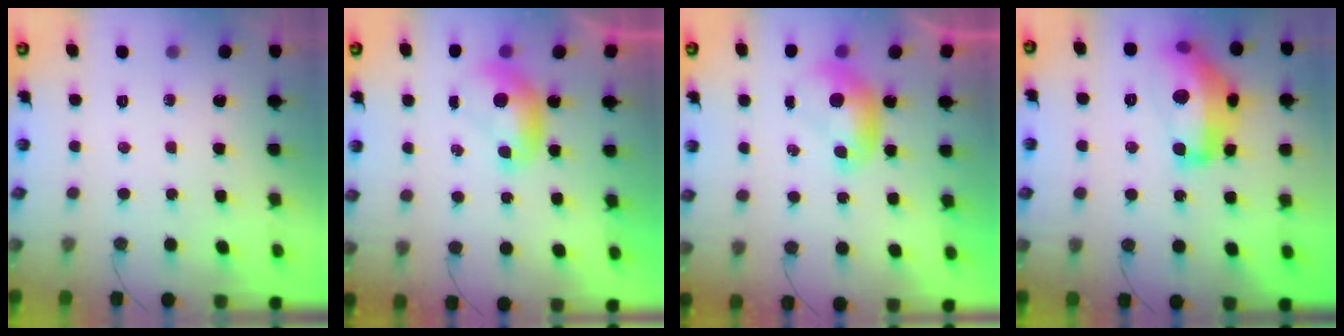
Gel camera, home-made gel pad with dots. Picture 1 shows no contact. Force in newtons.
{"total": 0.0}
{"total": 0.0}
{"total": 13.9, "press": 13.9, "slide": 0.8}